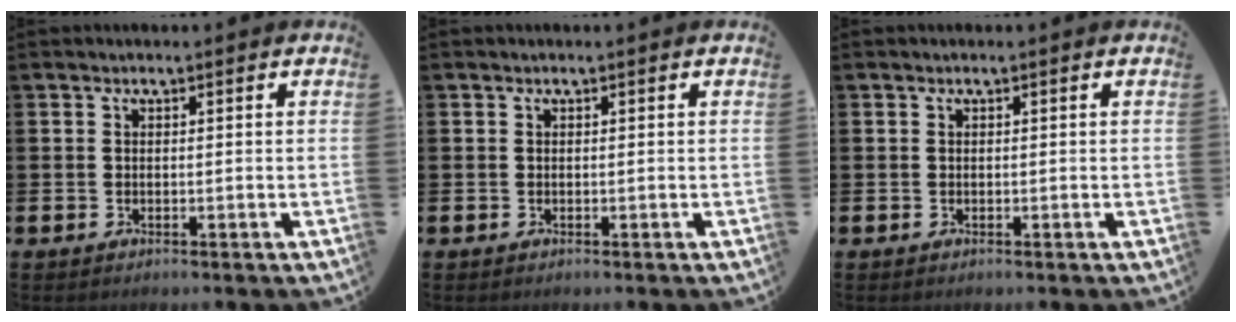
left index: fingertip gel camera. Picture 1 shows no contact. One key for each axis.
{"total": 0.0}
{"total": 0.0}